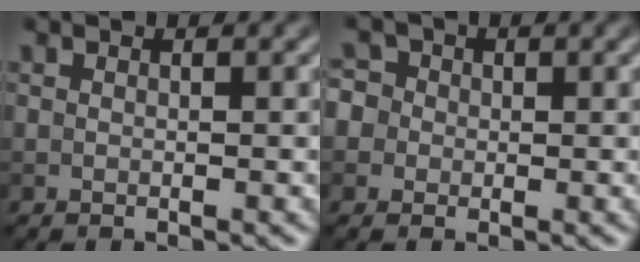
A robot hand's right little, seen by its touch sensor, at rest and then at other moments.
{"total": 4.2, "force": [0.5, 3.9, 1.5], "torque": [-0.014, 0.038, -0.017]}